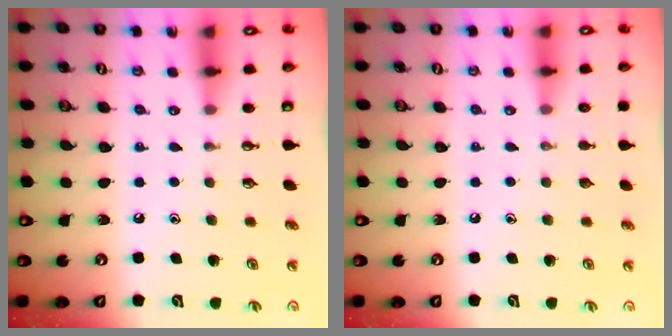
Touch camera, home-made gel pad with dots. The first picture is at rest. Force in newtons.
{"total": 0.0}